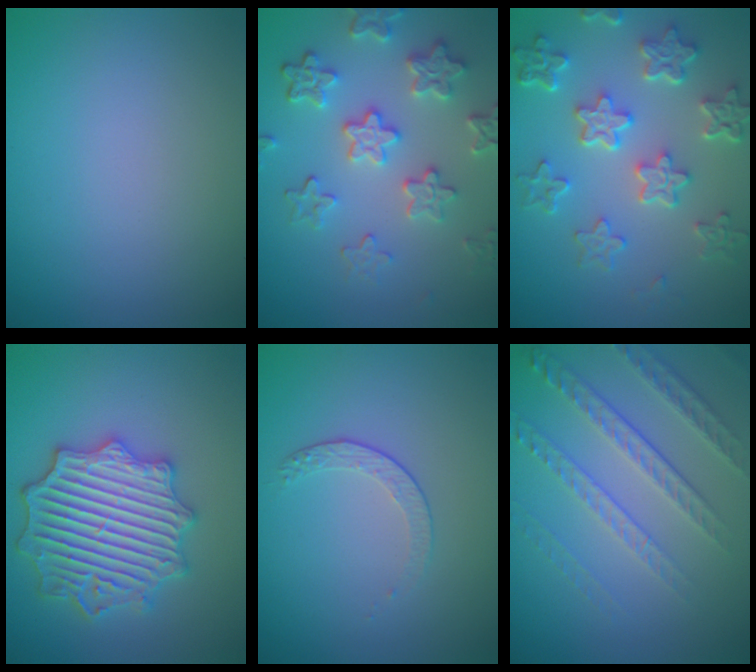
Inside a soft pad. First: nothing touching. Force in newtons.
{"total": 4.8, "press": 4.0, "slide": 2.6}
{"total": 6.2, "press": 4.7, "slide": 4.0}
{"total": 6.6, "press": 6.5, "slide": 1.0}
{"total": 1.5, "press": 0.9, "slide": 1.2}
{"total": 4.5, "press": 3.4, "slide": 3.0}